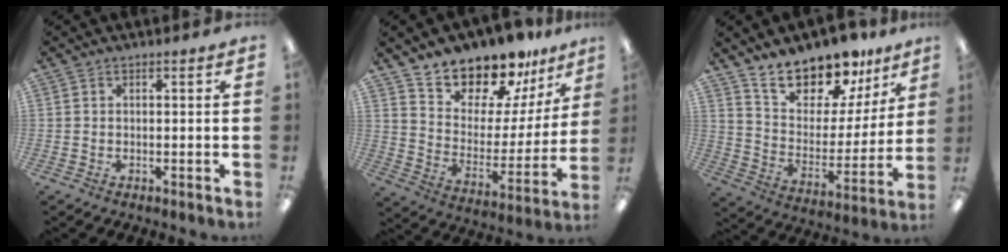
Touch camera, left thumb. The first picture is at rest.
{"total": 14.5, "force": [13.5, 4.9, 2.0], "torque": [-0.053, -0.128, 0.245]}
{"total": 16.1, "force": [14.1, 6.5, 4.6], "torque": [-0.089, -0.112, 0.253]}